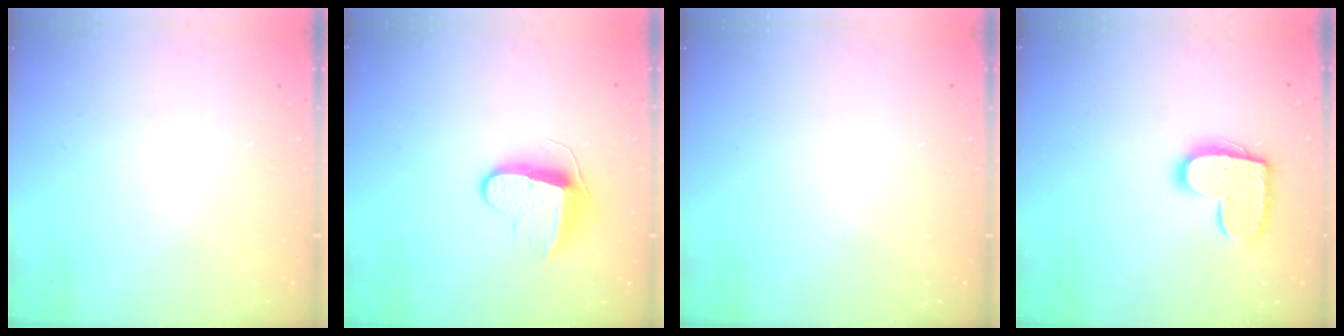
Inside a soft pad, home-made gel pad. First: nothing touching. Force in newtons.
{"total": 9.9, "press": 9.9, "slide": 0.2}
{"total": 0.0}
{"total": 13.2, "press": 13.2, "slide": 0.7}